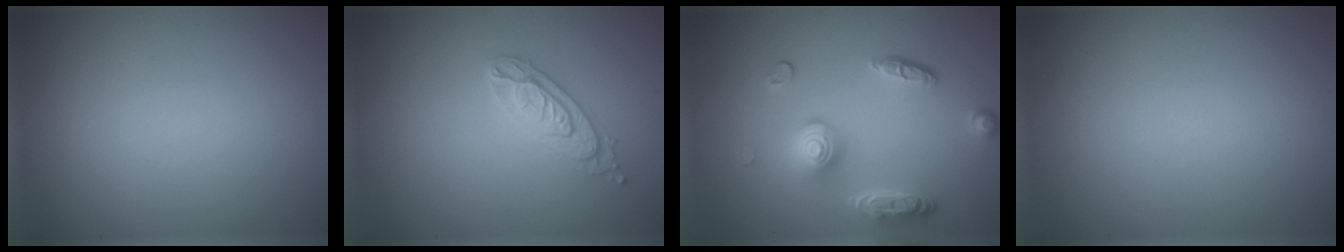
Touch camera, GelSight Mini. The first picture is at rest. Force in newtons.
{"total": 2.5, "press": 2.4, "slide": 0.6}
{"total": 4.9, "press": 3.7, "slide": 3.2}
{"total": 0.0}